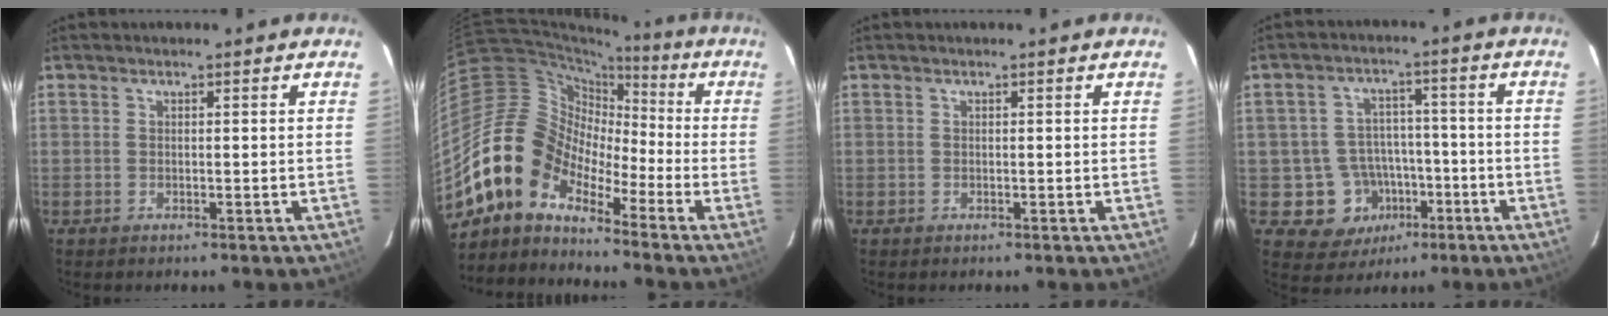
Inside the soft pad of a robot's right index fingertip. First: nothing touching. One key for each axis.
{"total": 12.2, "fx": -9.1, "fy": 7.0, "fz": 4.2, "tx": -0.076, "ty": 0.031, "tz": -0.198}
{"total": 0.0}
{"total": 9.5, "fx": -3.9, "fy": 8.5, "fz": 2.0, "tx": -0.049, "ty": 0.034, "tz": -0.038}